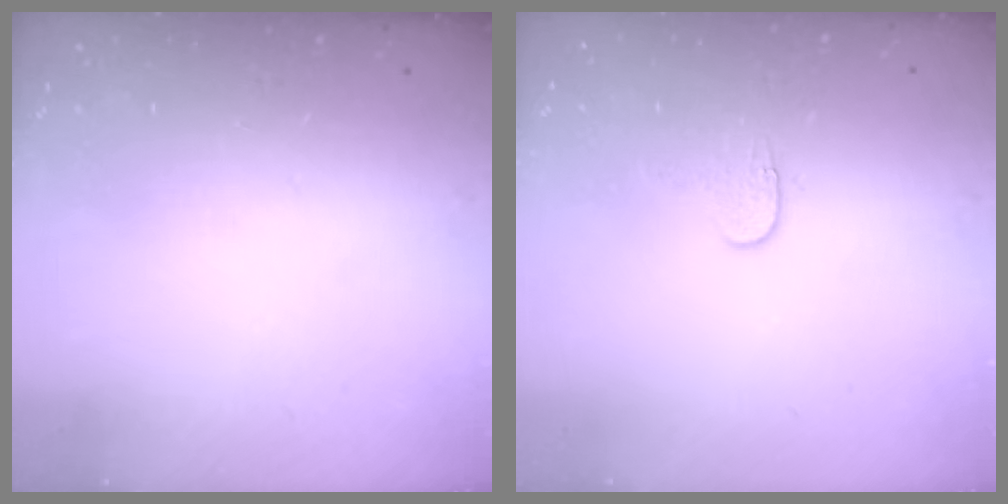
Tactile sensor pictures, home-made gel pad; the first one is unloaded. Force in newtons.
{"total": 3.8, "press": 3.8, "slide": 0.4}